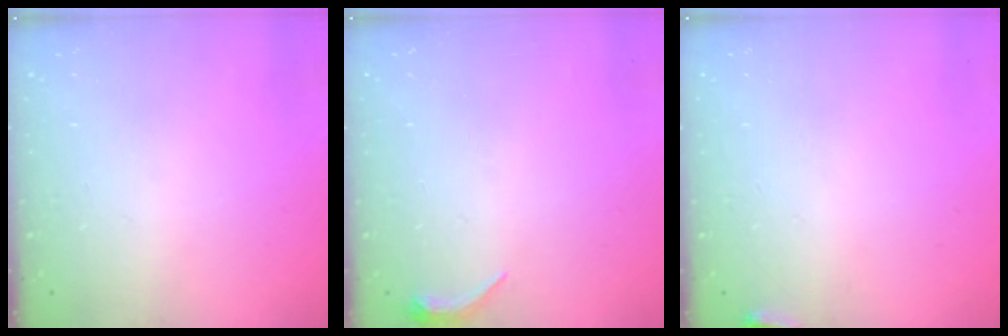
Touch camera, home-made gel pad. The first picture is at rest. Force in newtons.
{"total": 4.8, "press": 4.7, "slide": 0.9}
{"total": 2.7, "press": 2.6, "slide": 0.9}